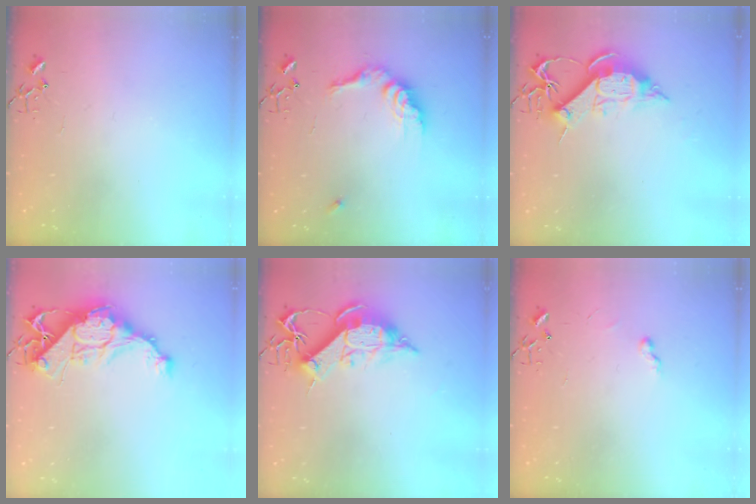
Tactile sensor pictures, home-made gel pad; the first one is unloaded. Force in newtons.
{"total": 13.3, "press": 13.2, "slide": 1.1}
{"total": 11.4, "press": 11.3, "slide": 1.1}
{"total": 13.4, "press": 13.4, "slide": 1.1}
{"total": 13.0, "press": 12.9, "slide": 1.5}
{"total": 5.2, "press": 5.2, "slide": 0.4}